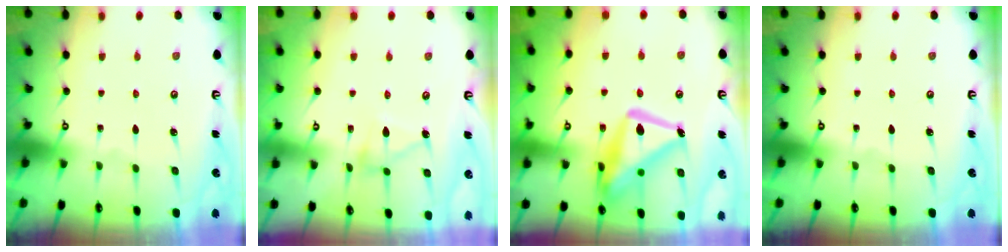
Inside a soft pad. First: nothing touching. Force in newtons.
{"total": 7.2, "press": 7.2, "slide": 0.6}
{"total": 17.7, "press": 17.6, "slide": 1.6}
{"total": 0.0}